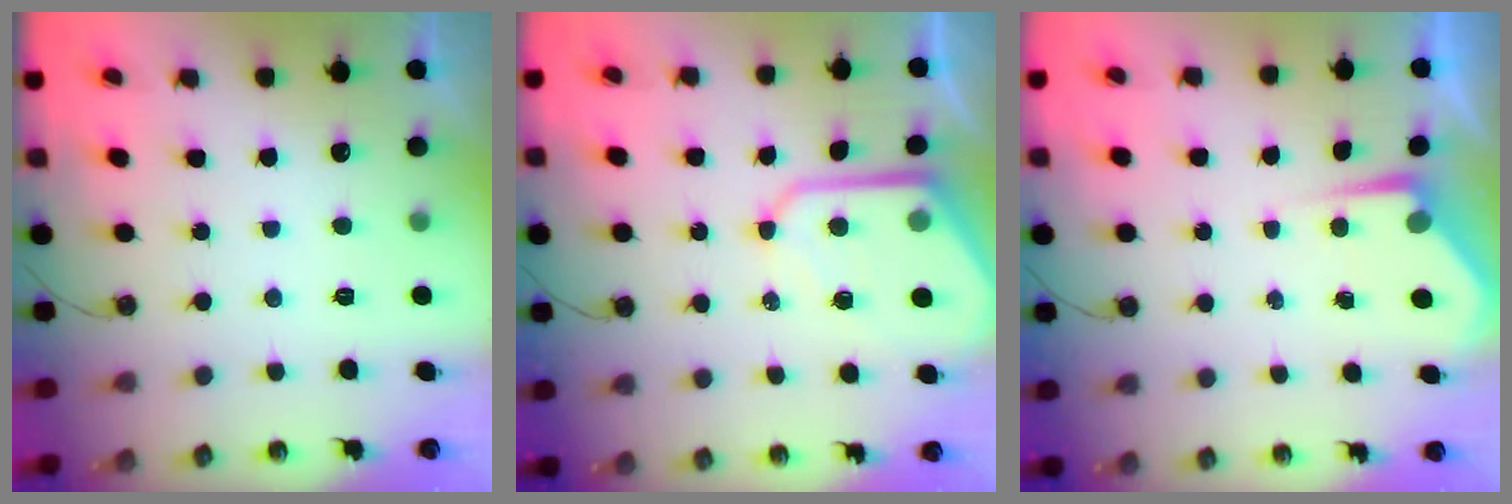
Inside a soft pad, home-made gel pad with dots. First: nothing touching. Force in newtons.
{"total": 11.3, "press": 11.2, "slide": 0.9}
{"total": 5.2, "press": 5.2, "slide": 0.4}